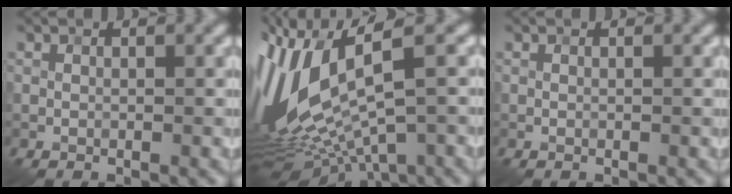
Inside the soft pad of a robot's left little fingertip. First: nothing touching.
{"total": 13.4, "force": [0.5, 5.1, 12.4], "torque": [-0.283, -0.007, 0.044]}
{"total": 0.0}